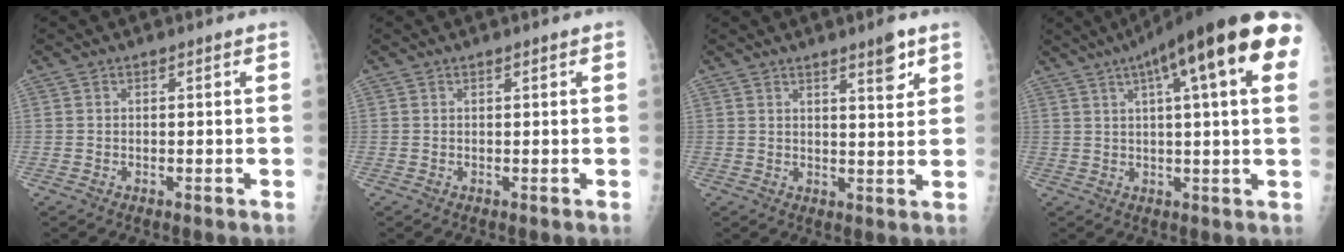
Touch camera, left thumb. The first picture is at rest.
{"total": 0.6, "force": [0.3, 0.1, 0.5], "torque": [-0.007, 0.001, 0.004]}
{"total": 5.3, "force": [3.3, 1.1, 3.9], "torque": [-0.049, -0.023, 0.048]}
{"total": 22.8, "force": [9.9, 4.5, 20.0], "torque": [-0.286, 0.020, 0.132]}